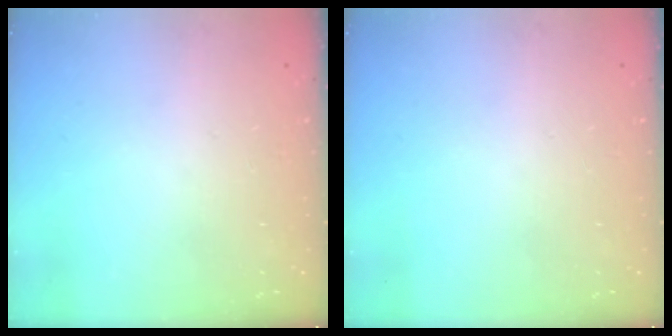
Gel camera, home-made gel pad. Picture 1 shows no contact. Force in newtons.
{"total": 0.0}